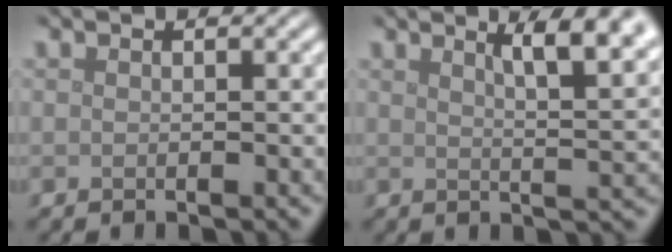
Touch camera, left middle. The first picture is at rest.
{"total": 6.4, "force": [3.4, 1.9, 5.1], "torque": [-0.042, 0.019, 0.039]}